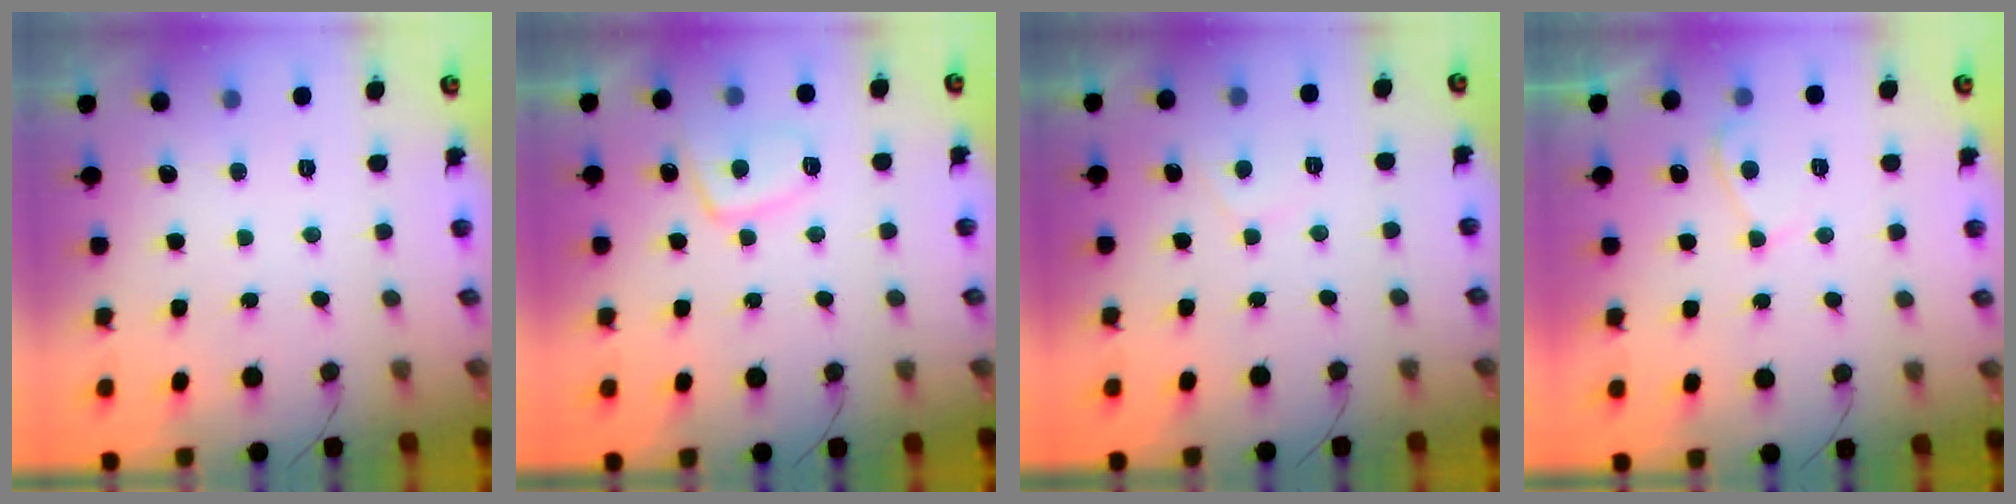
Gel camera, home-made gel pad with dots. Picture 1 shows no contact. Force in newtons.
{"total": 8.2, "press": 8.1, "slide": 1.2}
{"total": 1.5, "press": 1.4, "slide": 0.5}
{"total": 4.7, "press": 4.6, "slide": 0.8}